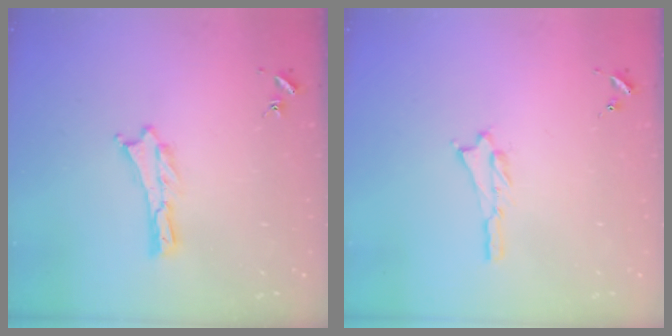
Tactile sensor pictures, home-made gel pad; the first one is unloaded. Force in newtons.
{"total": 0.8, "press": 0.8, "slide": 0.2}